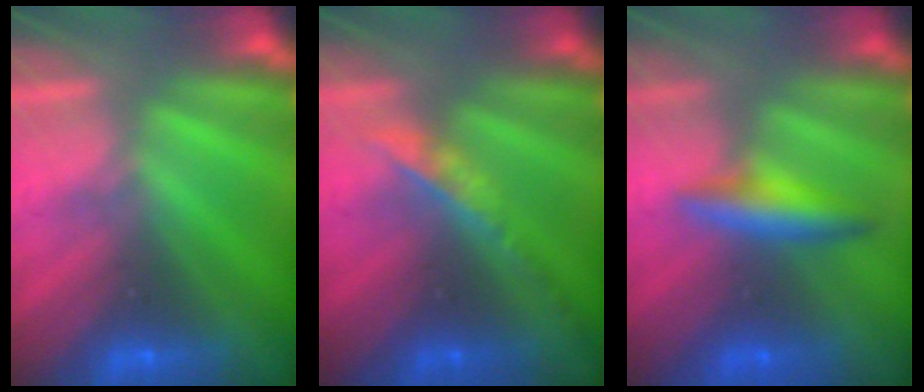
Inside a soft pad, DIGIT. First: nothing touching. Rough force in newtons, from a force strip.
{"total": 2.4}
{"total": 2.4}